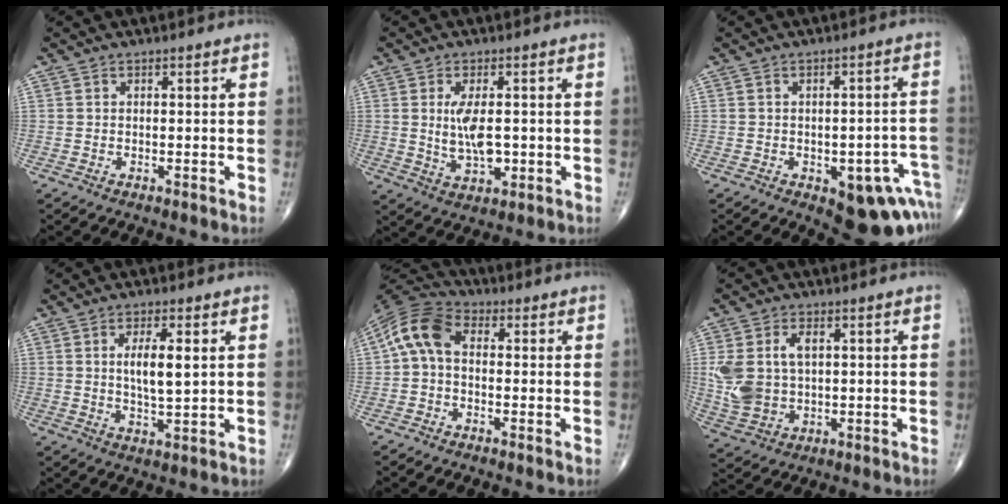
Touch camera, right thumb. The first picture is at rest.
{"total": 7.4, "force": [0.3, 3.5, 6.5], "torque": [-0.119, -0.013, 0.012]}
{"total": 15.5, "force": [-4.8, 7.1, 12.9], "torque": [-0.101, 0.022, -0.038]}
{"total": 6.7, "force": [1.6, 1.9, 6.3], "torque": [-0.107, -0.015, 0.031]}
{"total": 8.8, "force": [0.4, 5.7, 6.7], "torque": [-0.126, 0.027, -0.009]}
{"total": 10.0, "force": [1.7, 6.4, 7.6], "torque": [-0.160, 0.002, 0.046]}